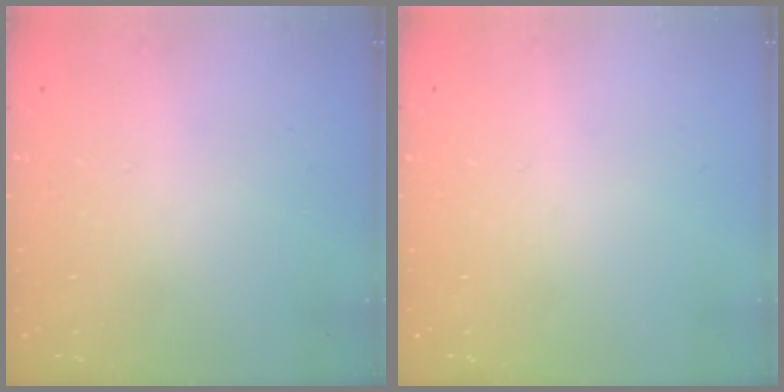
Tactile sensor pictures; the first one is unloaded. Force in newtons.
{"total": 0.0}